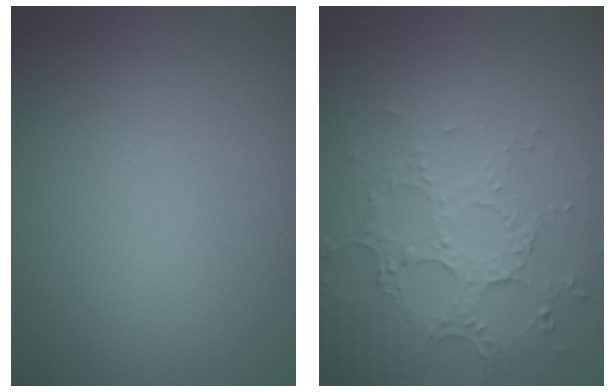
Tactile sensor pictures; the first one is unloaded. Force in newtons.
{"total": 5.1, "press": 3.7, "slide": 3.5}